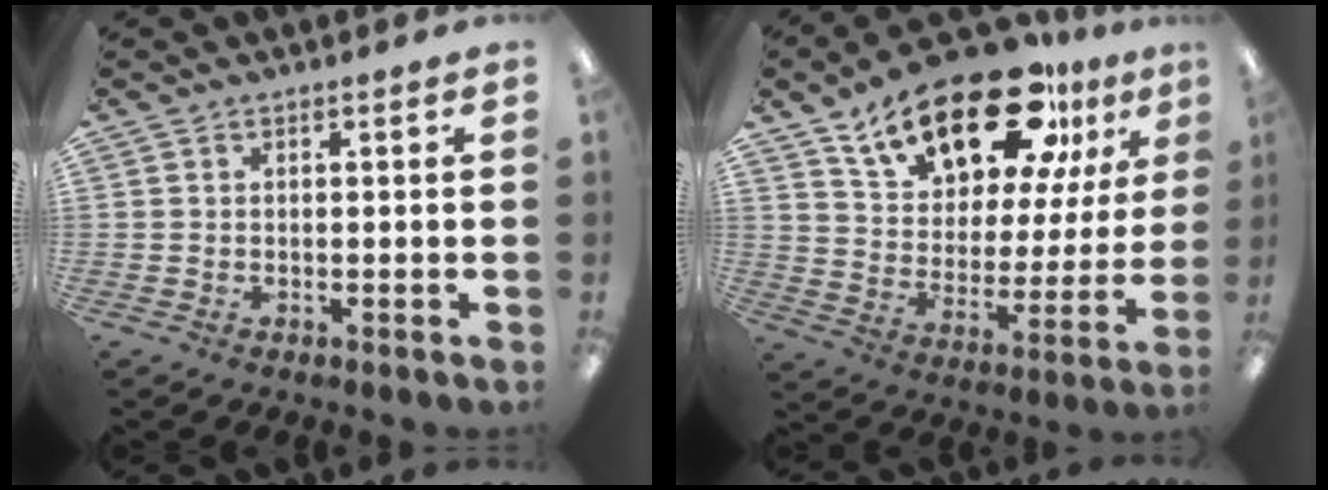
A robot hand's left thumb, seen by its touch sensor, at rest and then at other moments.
{"total": 22.1, "force": [15.7, 9.7, 12.1], "torque": [-0.195, -0.087, 0.271]}